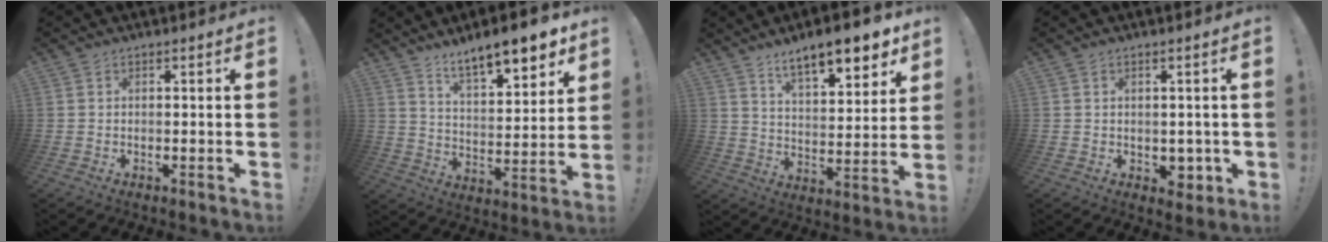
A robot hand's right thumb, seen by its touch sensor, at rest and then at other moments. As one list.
[{"total": 12.1, "force": [9.8, 3.1, 6.5], "torque": [-0.103, -0.074, 0.167]}, {"total": 13.4, "force": [9.6, 4.1, 8.4], "torque": [-0.125, -0.063, 0.159]}, {"total": 4.3, "force": [-0.2, 3.6, 2.4], "torque": [-0.015, 0.002, 0.001]}]